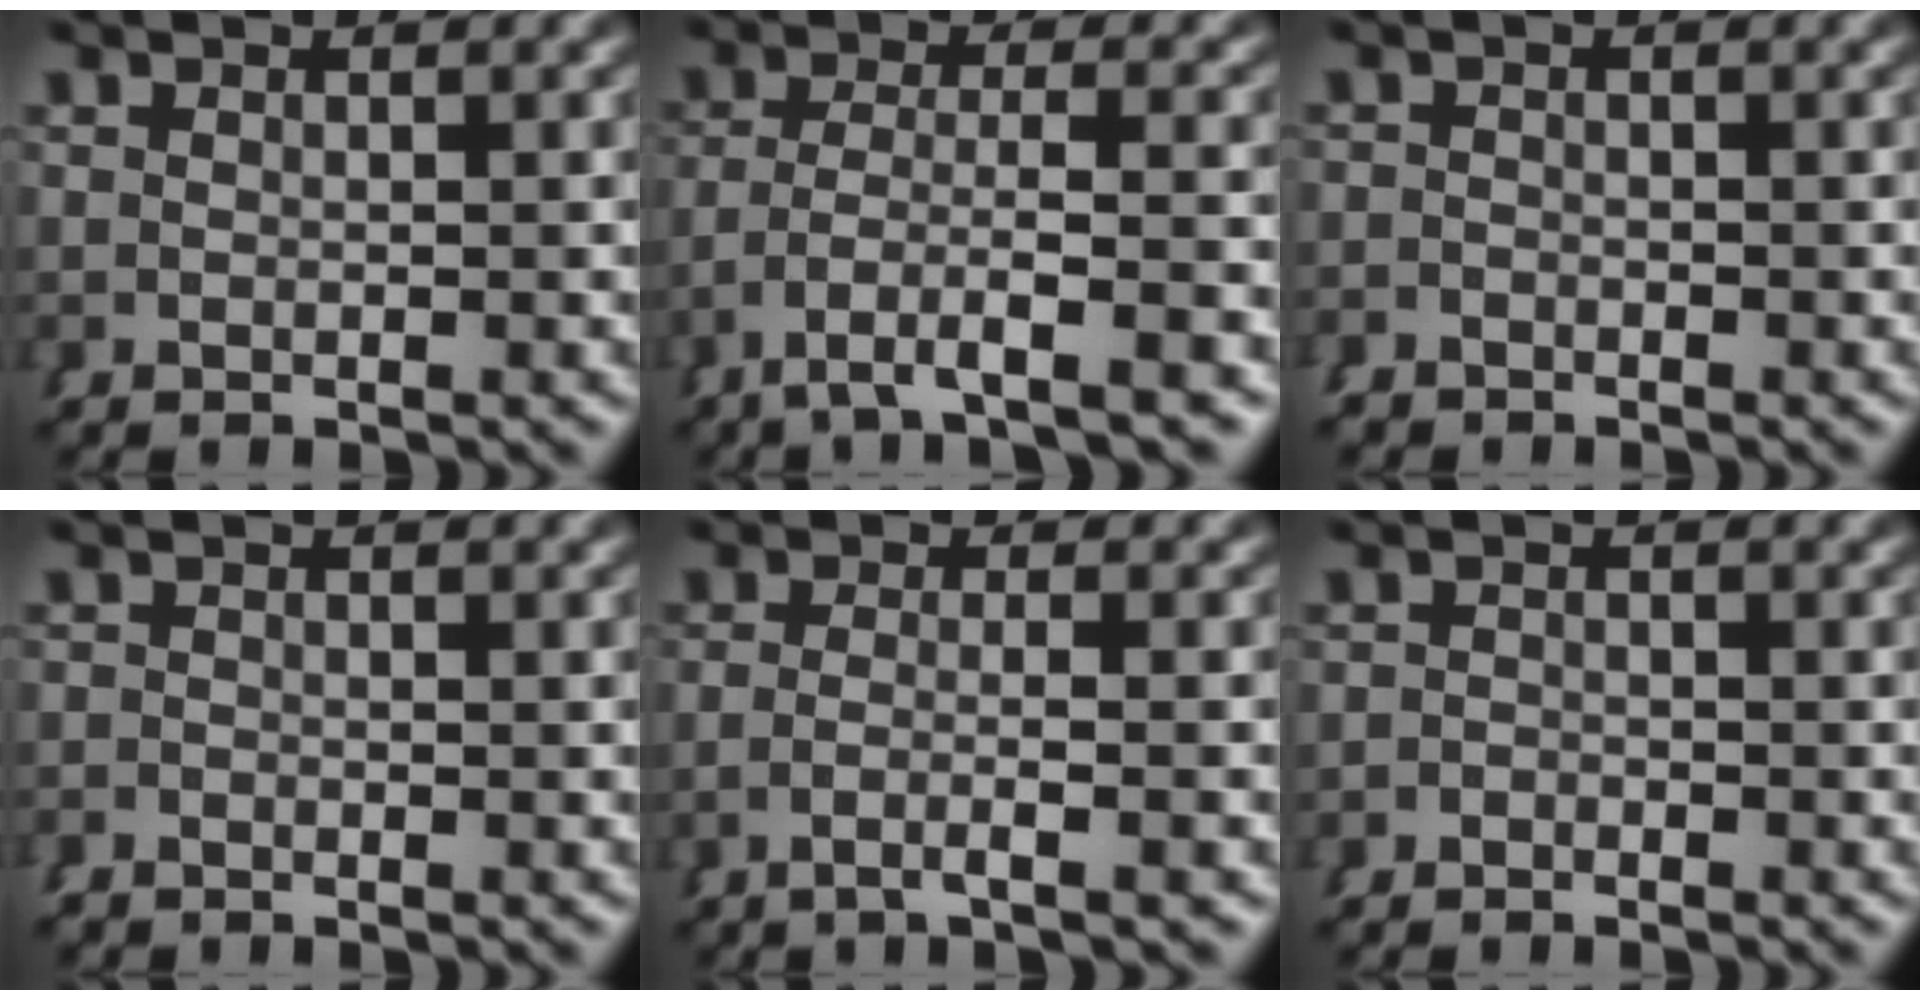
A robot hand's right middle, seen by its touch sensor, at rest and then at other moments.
{"total": 4.8, "force": [-3.1, 0.9, 3.6], "torque": [-0.085, -0.027, -0.035]}
{"total": 1.3, "force": [-1.2, -0.1, -0.5], "torque": [0.014, -0.009, -0.019]}
{"total": 1.1, "force": [-1.0, -0.4, -0.3], "torque": [0.012, -0.005, -0.018]}
{"total": 2.4, "force": [-1.4, -0.7, 1.9], "torque": [-0.048, -0.010, -0.018]}
{"total": 1.4, "force": [-1.2, -0.4, -0.6], "torque": [0.015, -0.008, -0.019]}